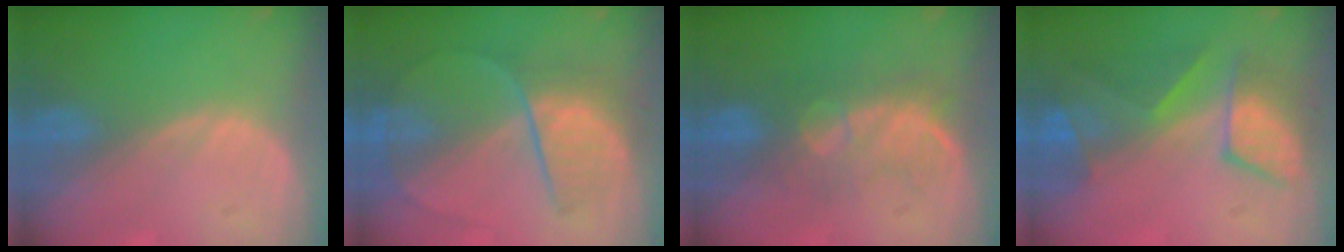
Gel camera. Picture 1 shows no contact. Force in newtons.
{"total": 7.0, "press": 6.6, "slide": 2.2}
{"total": 7.6, "press": 7.3, "slide": 2.1}
{"total": 8.3, "press": 7.9, "slide": 2.5}